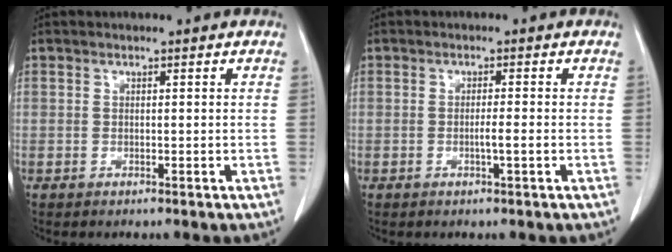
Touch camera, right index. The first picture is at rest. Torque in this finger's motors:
{"motor_torque": [0.87, -0.31, 0.35, 0.08]}